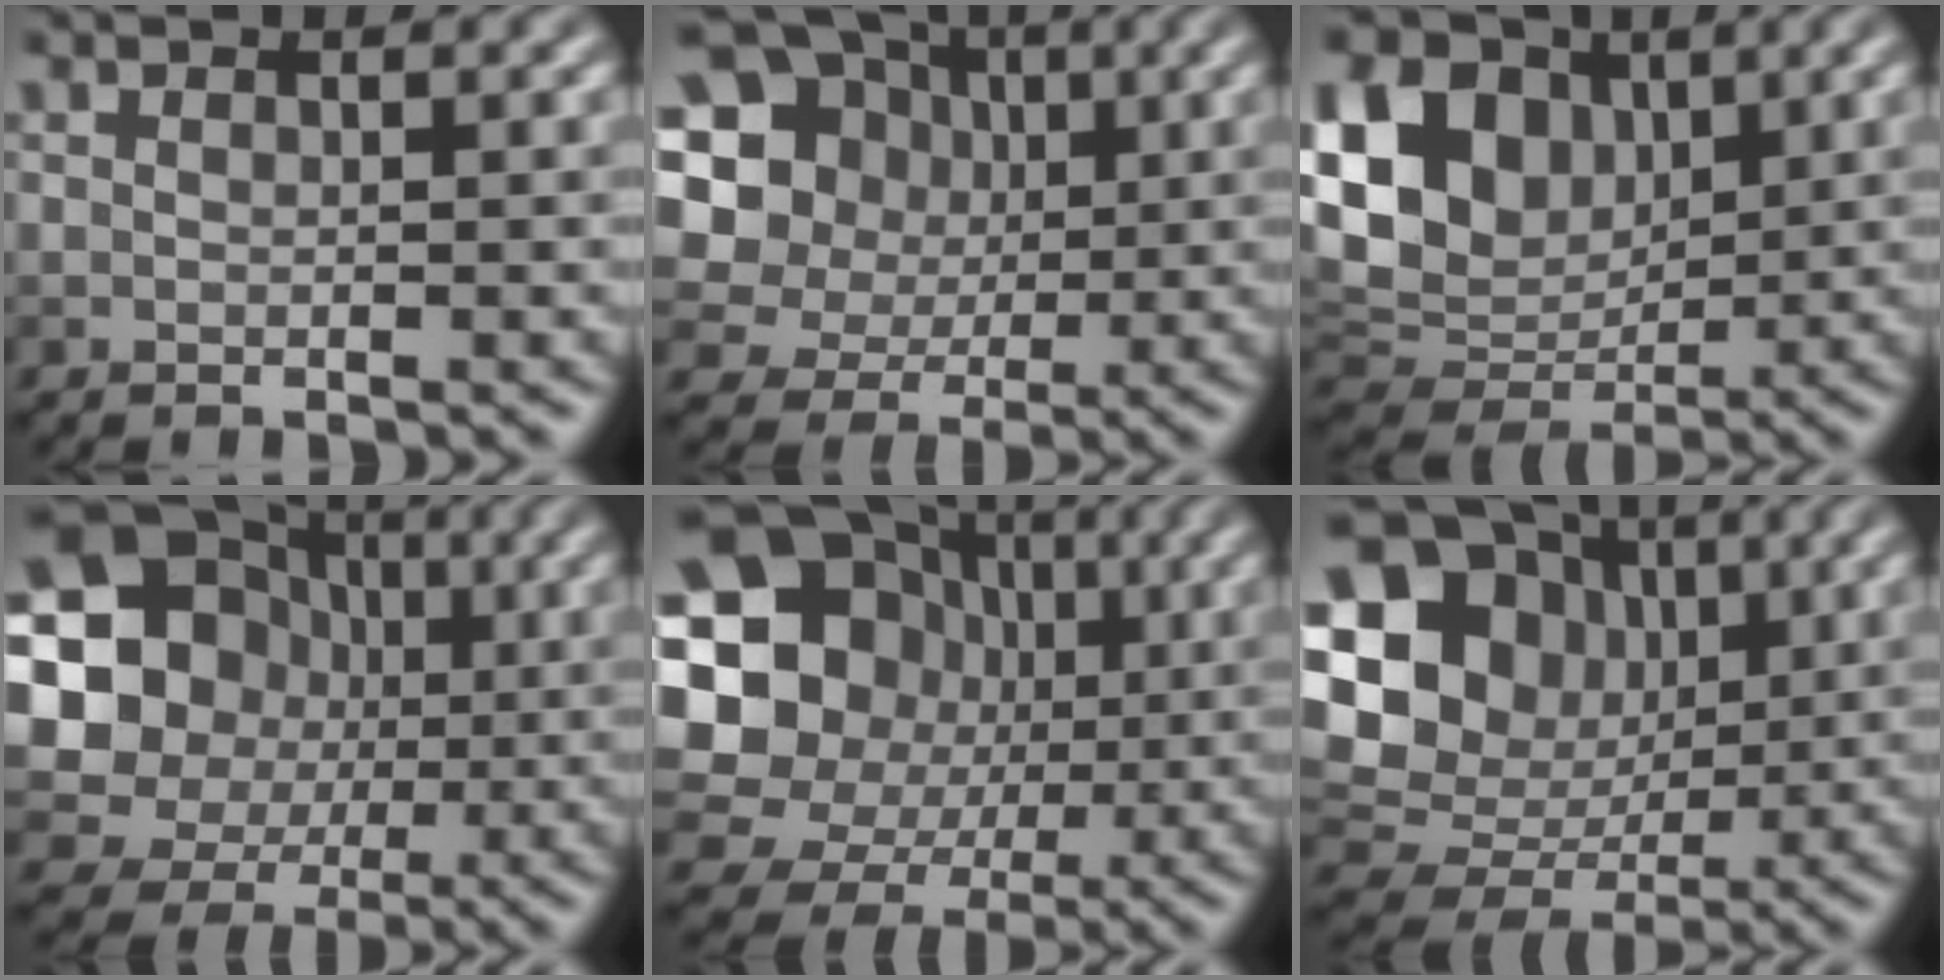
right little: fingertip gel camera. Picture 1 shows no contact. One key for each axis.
{"total": 16.4, "fx": 4.5, "fy": 14.6, "fz": 6.2, "tx": -0.172, "ty": 0.033, "tz": 0.070}
{"total": 12.6, "fx": 3.5, "fy": 9.3, "fz": 7.7, "tx": -0.169, "ty": 0.022, "tz": 0.062}
{"total": 14.3, "fx": 1.9, "fy": 13.0, "fz": 5.7, "tx": -0.148, "ty": 0.025, "tz": 0.015}
{"total": 16.3, "fx": 1.4, "fy": 14.5, "fz": 7.3, "tx": -0.162, "ty": 0.025, "tz": 0.001}
{"total": 18.4, "fx": 3.8, "fy": 16.2, "fz": 8.0, "tx": -0.202, "ty": 0.036, "tz": 0.049}